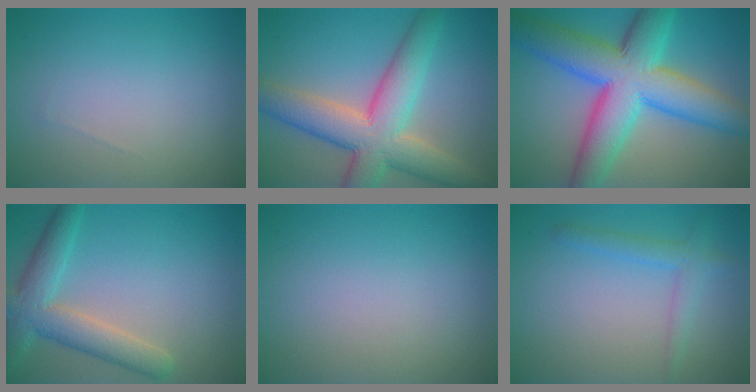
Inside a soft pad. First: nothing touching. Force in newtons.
{"total": 9.0, "press": 9.0, "slide": 0.5}
{"total": 11.8, "press": 11.8, "slide": 0.1}
{"total": 5.3, "press": 5.3, "slide": 0.3}
{"total": 0.0}
{"total": 2.2, "press": 2.2, "slide": 0.0}